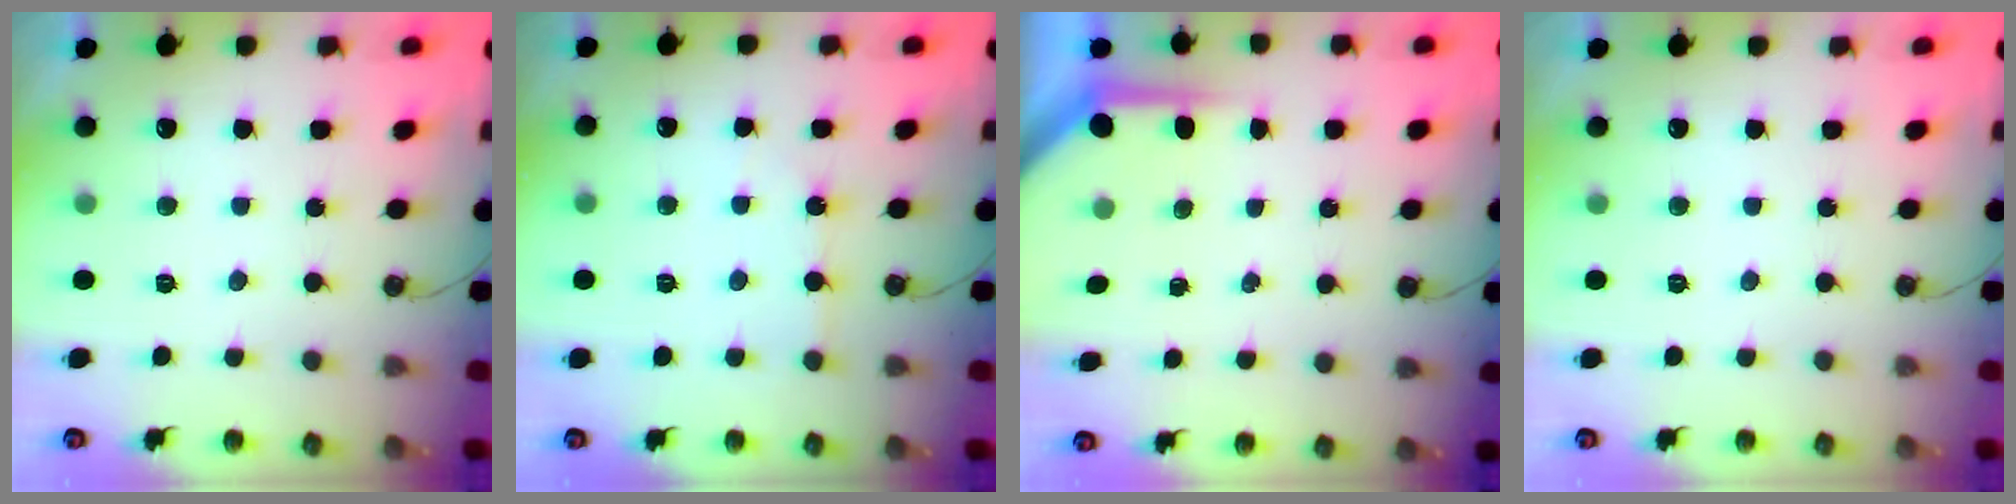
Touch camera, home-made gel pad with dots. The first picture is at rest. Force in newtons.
{"total": 3.8, "press": 3.7, "slide": 0.5}
{"total": 4.0, "press": 4.0, "slide": 0.3}
{"total": 0.0}